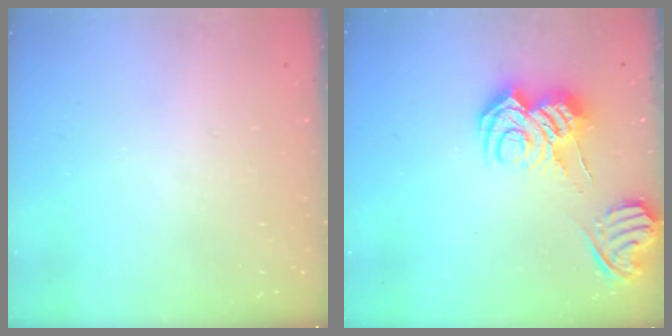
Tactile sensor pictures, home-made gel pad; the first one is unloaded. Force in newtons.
{"total": 13.6, "press": 13.6, "slide": 1.5}